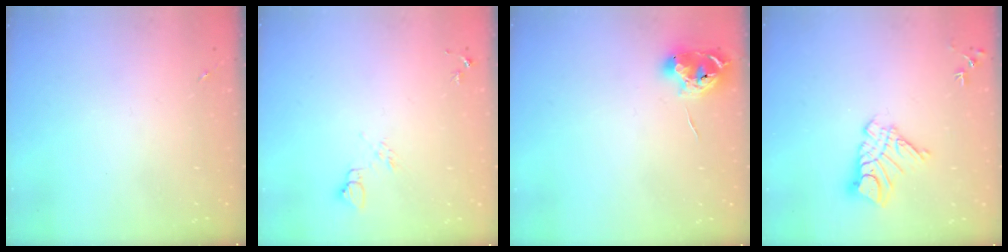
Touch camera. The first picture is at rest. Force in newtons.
{"total": 6.6, "press": 6.5, "slide": 0.8}
{"total": 9.6, "press": 9.6, "slide": 0.6}
{"total": 11.1, "press": 11.0, "slide": 1.0}